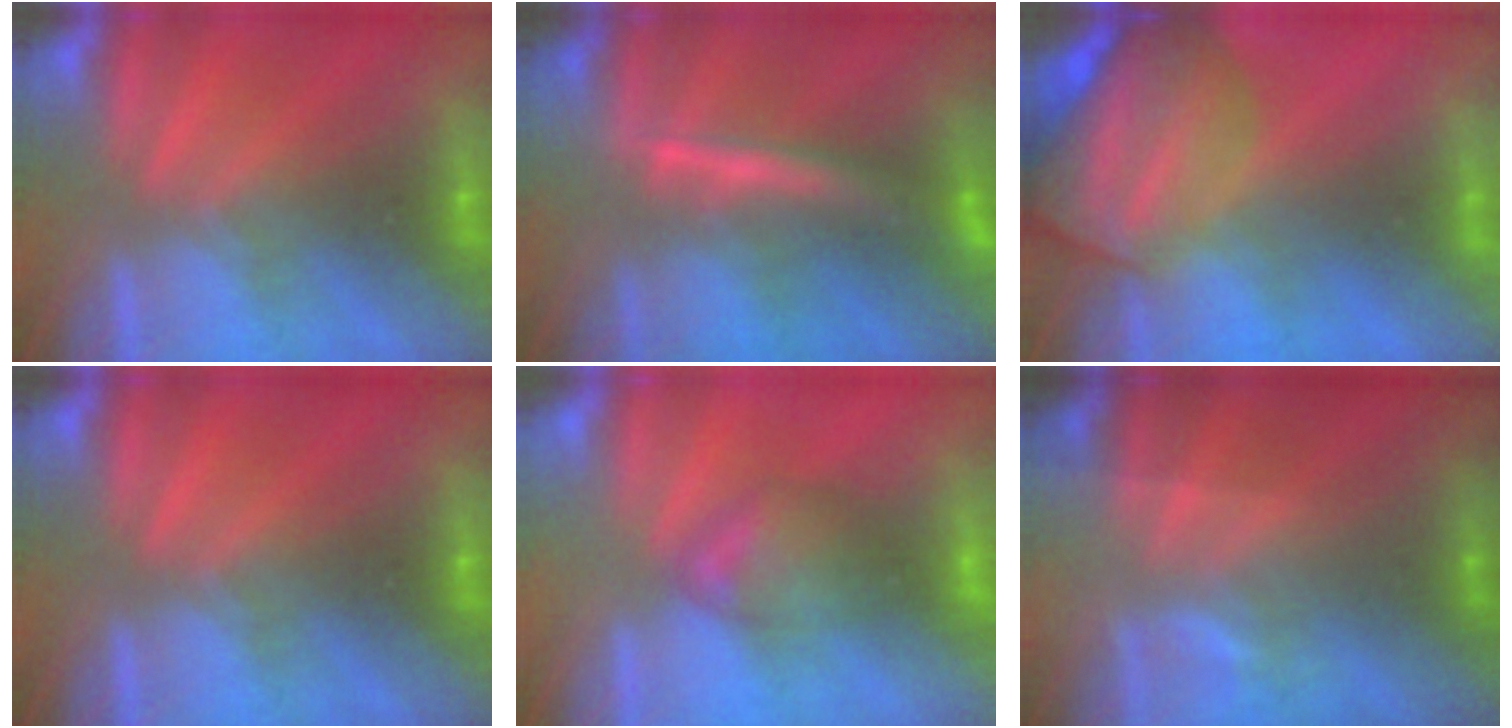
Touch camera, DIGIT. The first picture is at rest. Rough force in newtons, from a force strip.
{"total": 2.4}
{"total": 7.0}
{"total": 0.0}
{"total": 2.9}
{"total": 1.7}